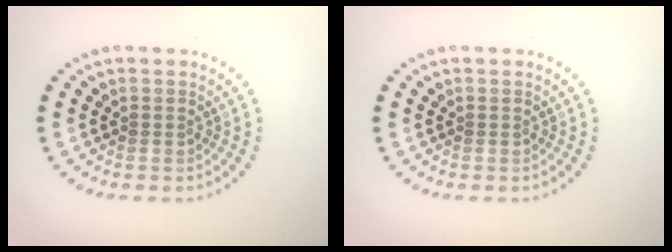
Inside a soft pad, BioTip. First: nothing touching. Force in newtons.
{"total": 0.0}